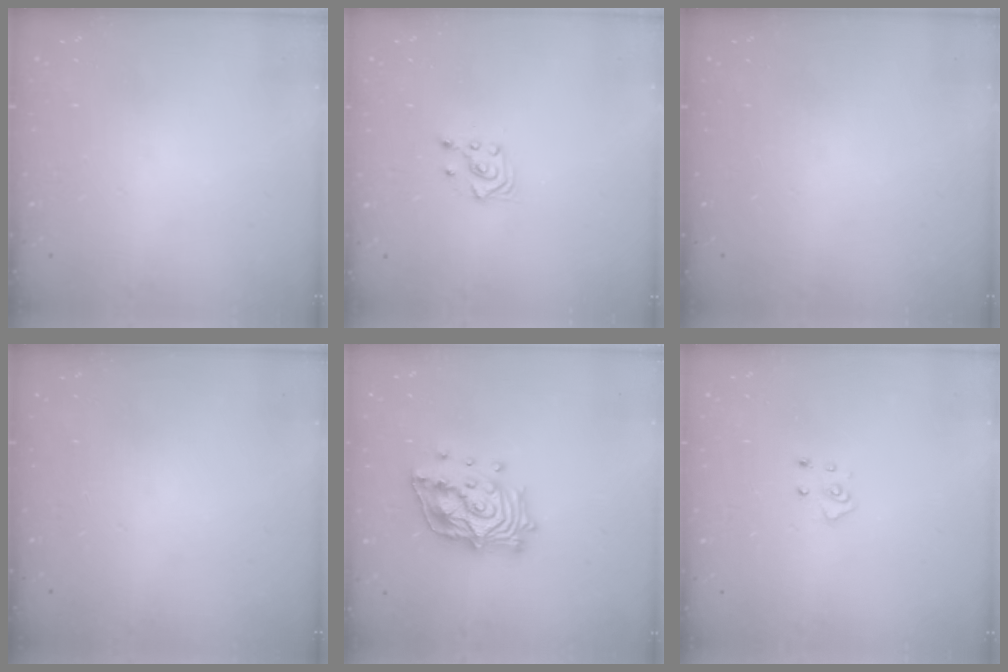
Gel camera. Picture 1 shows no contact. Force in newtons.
{"total": 3.4, "press": 3.3, "slide": 0.9}
{"total": 0.0}
{"total": 0.0}
{"total": 17.1, "press": 16.9, "slide": 2.5}
{"total": 4.9, "press": 4.8, "slide": 0.4}